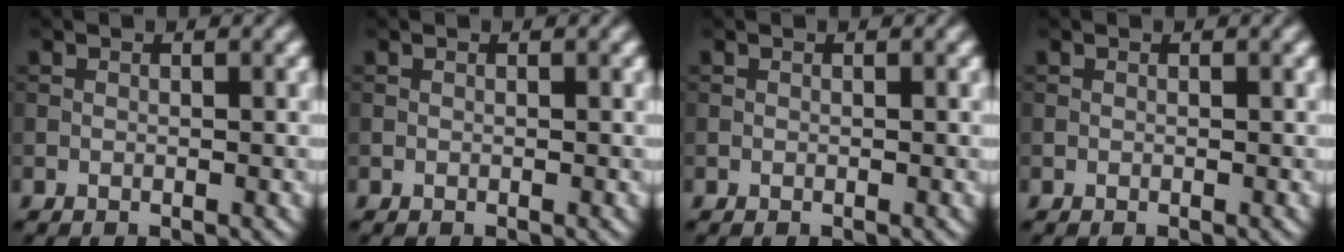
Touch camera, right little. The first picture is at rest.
{"total": 0.0}
{"total": 0.0}
{"total": 0.0}